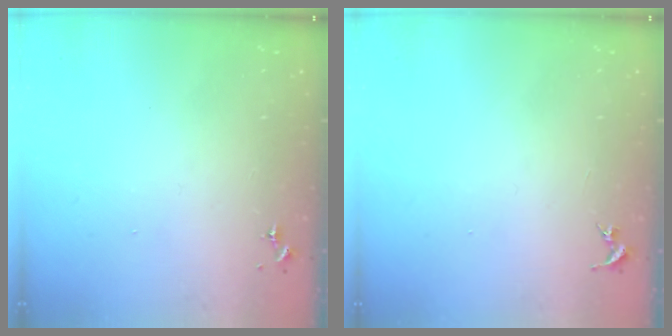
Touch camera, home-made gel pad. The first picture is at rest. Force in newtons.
{"total": 0.0}